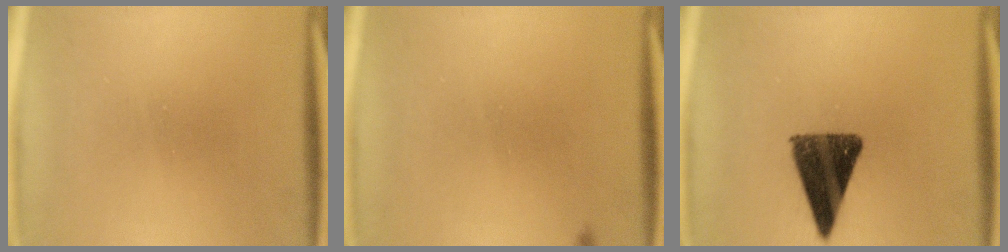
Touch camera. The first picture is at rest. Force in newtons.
{"total": 0.6}
{"total": 12.1}